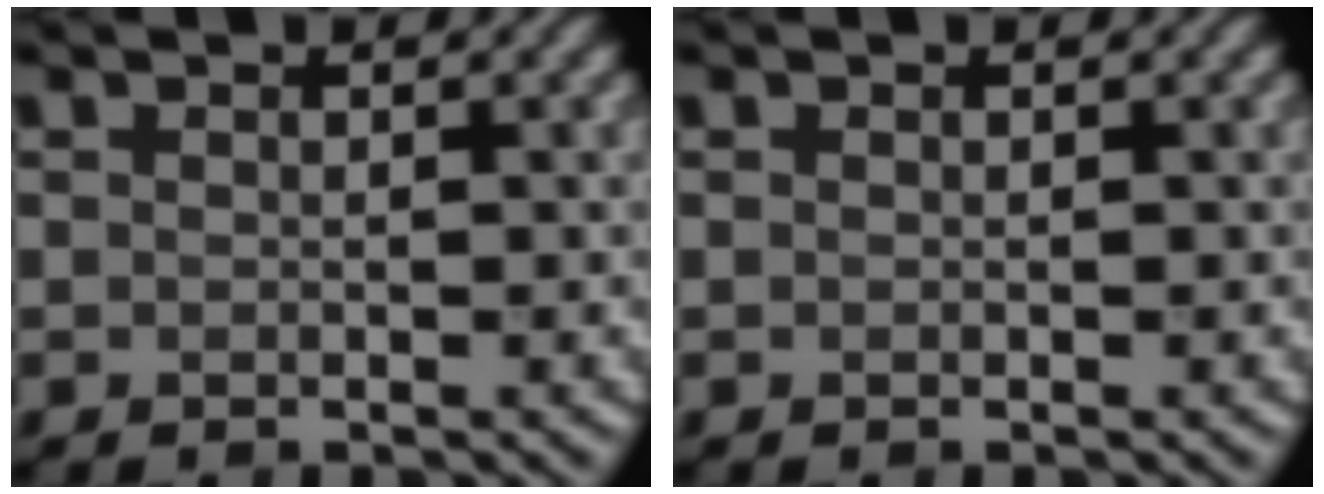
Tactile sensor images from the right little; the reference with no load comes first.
{"total": 0.0}